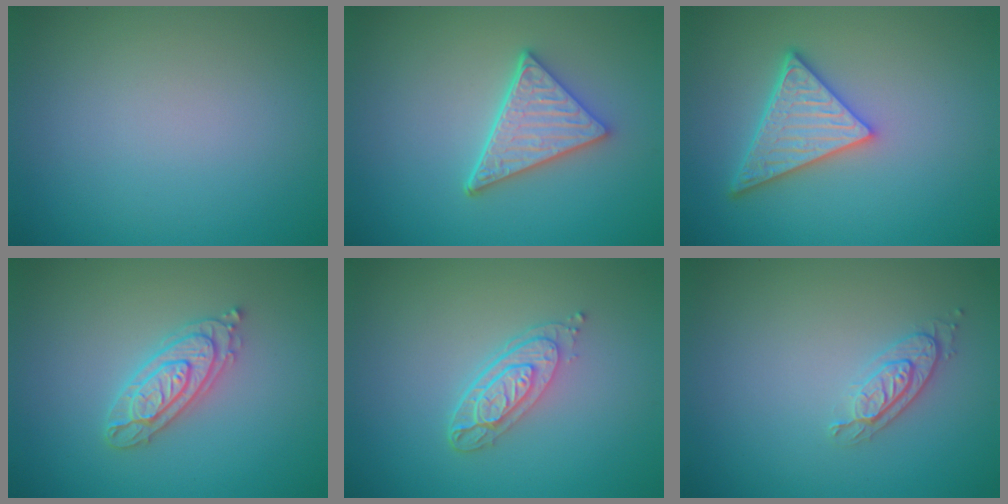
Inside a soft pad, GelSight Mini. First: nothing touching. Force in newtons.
{"total": 4.6, "press": 3.7, "slide": 2.7}
{"total": 4.7, "press": 4.2, "slide": 2.2}
{"total": 3.7, "press": 3.7, "slide": 0.6}
{"total": 3.6, "press": 2.8, "slide": 2.3}
{"total": 2.1, "press": 1.9, "slide": 0.8}